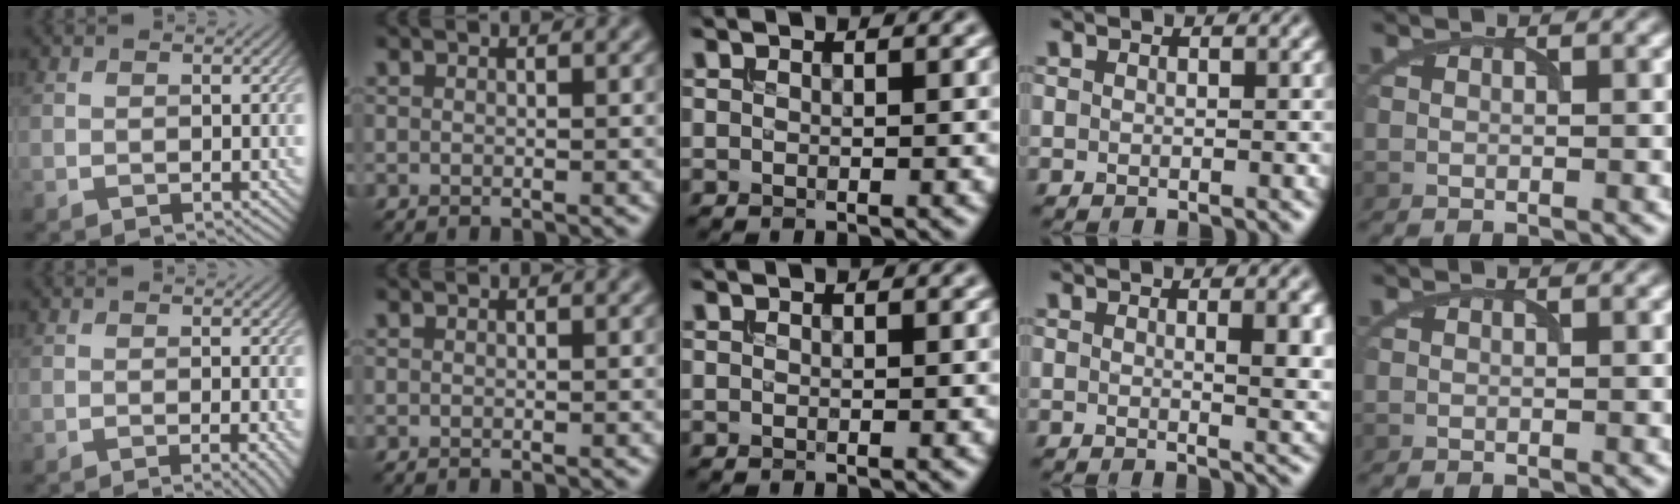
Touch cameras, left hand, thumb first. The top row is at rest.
{"thumb": {"total": 2.4, "force": [-0.8, 0.4, 2.2], "torque": [-0.028, 0.000, -0.016]}, "ring": {"total": 3.5, "force": [0.7, 1.0, 3.3], "torque": [-0.035, -0.001, 0.011]}}